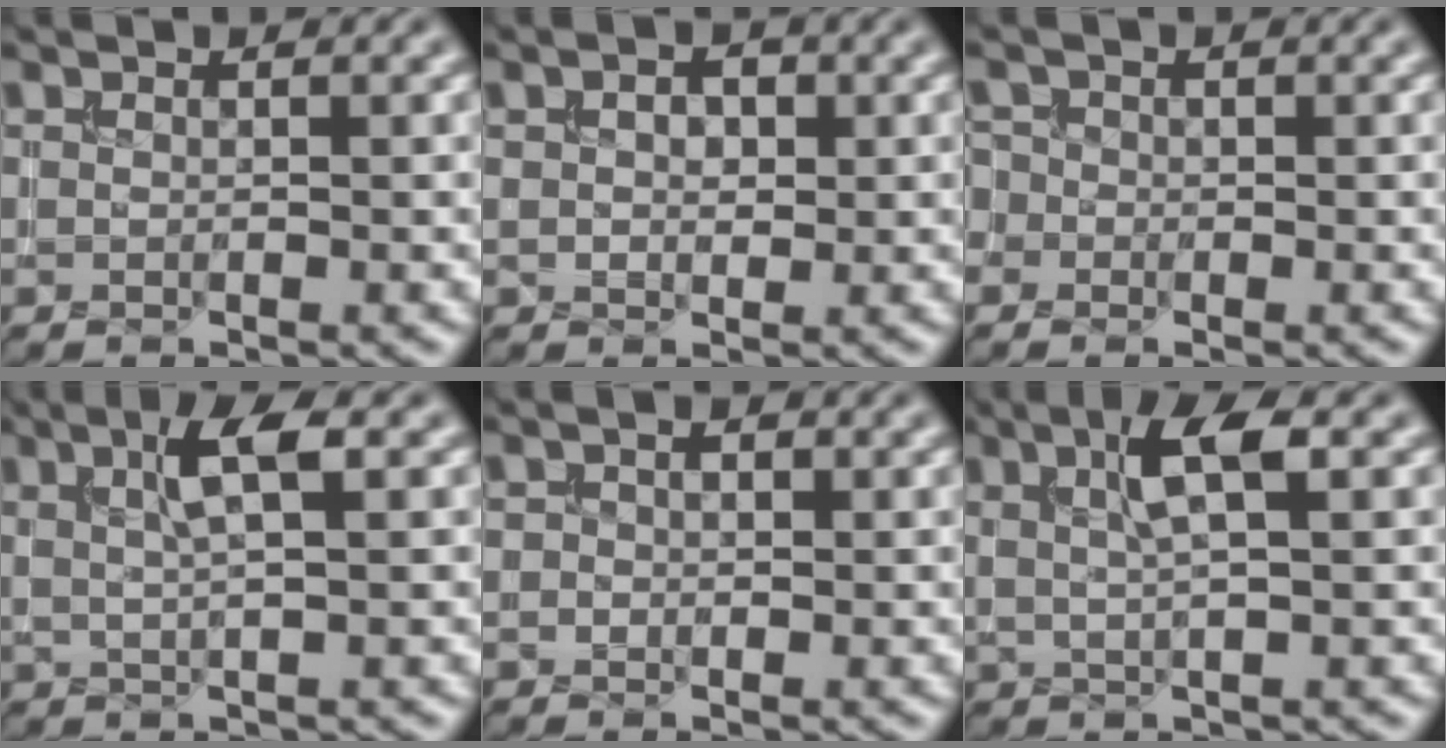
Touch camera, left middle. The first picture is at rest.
{"total": 2.3, "force": [0.9, 1.5, 1.4], "torque": [-0.024, 0.007, 0.007]}
{"total": 1.6, "force": [-0.4, 1.5, 0.4], "torque": [0.003, 0.010, -0.020]}
{"total": 3.6, "force": [1.3, 0.9, 3.2], "torque": [-0.056, 0.008, 0.023]}
{"total": 1.6, "force": [0.2, 1.3, 1.0], "torque": [-0.007, 0.002, -0.008]}
{"total": 4.0, "force": [1.5, 1.0, 3.6], "torque": [-0.064, 0.007, 0.026]}